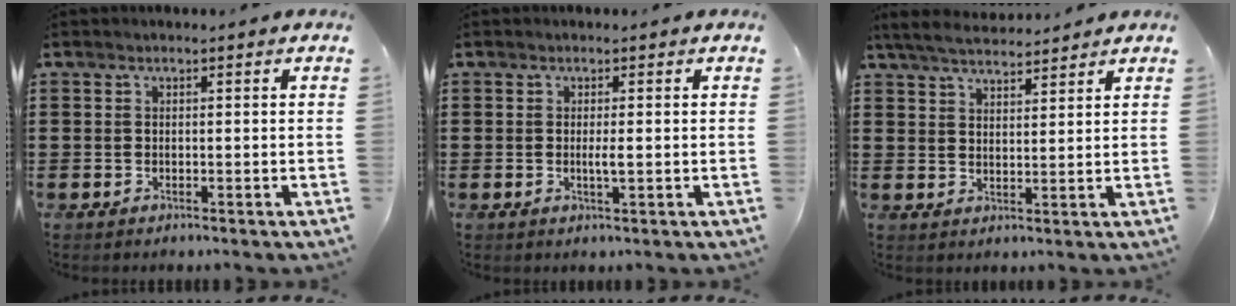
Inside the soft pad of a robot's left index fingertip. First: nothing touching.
{"total": 1.7, "force": [0.0, 0.1, 1.7], "torque": [-0.032, -0.005, -0.001]}
{"total": 4.7, "force": [4.4, 0.7, 1.4], "torque": [-0.042, -0.011, 0.082]}